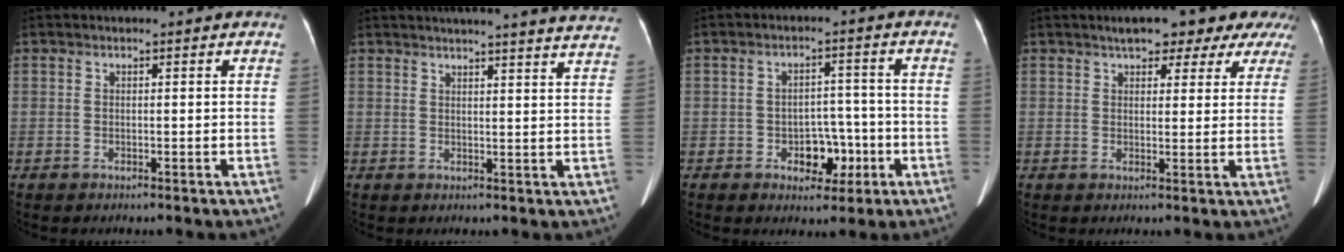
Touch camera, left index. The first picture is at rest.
{"total": 22.3, "force": [20.9, 0.3, 7.7], "torque": [-0.107, -0.038, 0.239]}
{"total": 5.6, "force": [-2.3, 3.7, 3.6], "torque": [-0.049, 0.016, -0.026]}
{"total": 9.9, "force": [7.5, 3.8, 5.1], "torque": [-0.046, 0.025, 0.081]}